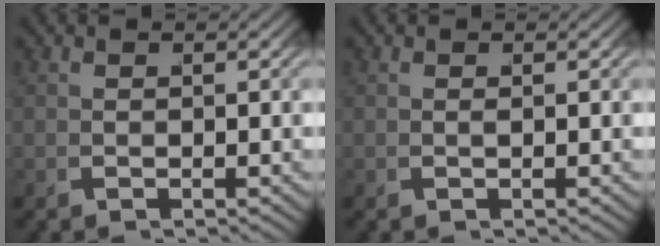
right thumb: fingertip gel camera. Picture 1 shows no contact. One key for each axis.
{"total": 0.0}